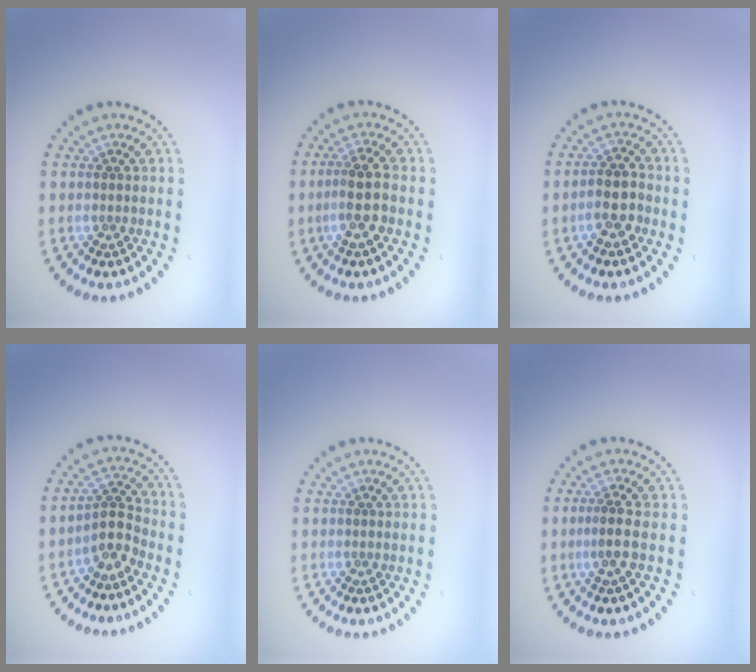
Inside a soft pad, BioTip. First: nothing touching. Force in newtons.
{"total": 3.0, "press": 2.7, "slide": 1.4}
{"total": 2.8, "press": 2.6, "slide": 1.0}
{"total": 2.7, "press": 2.1, "slide": 1.7}
{"total": 0.0}
{"total": 1.8, "press": 1.5, "slide": 1.1}